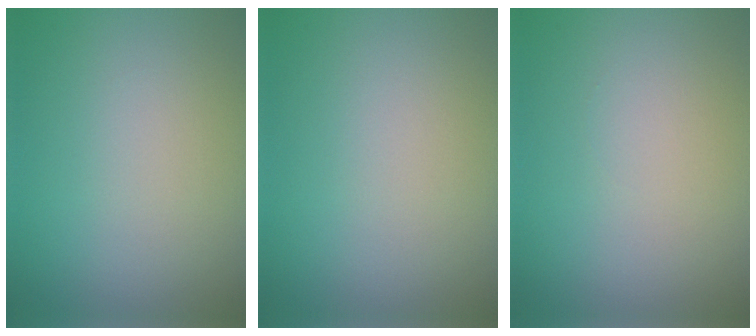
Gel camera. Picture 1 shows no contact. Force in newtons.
{"total": 0.0}
{"total": 0.0}